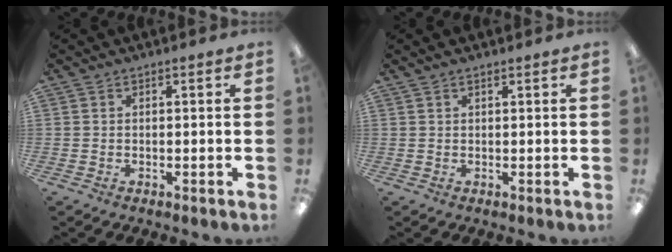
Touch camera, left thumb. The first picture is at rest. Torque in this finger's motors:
{"motor_torque": [-0.25, 0.10, -0.10, 0.33, 0.00]}